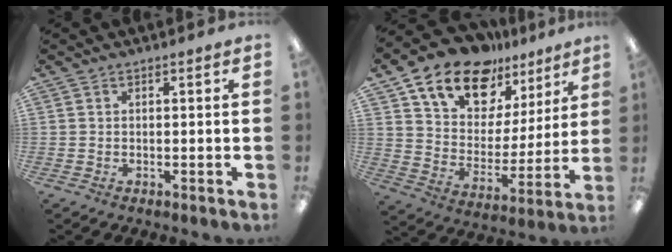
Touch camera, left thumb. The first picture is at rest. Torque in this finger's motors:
{"motor_torque": [1.11, 1.30, 1.45, -1.32, 0.15]}